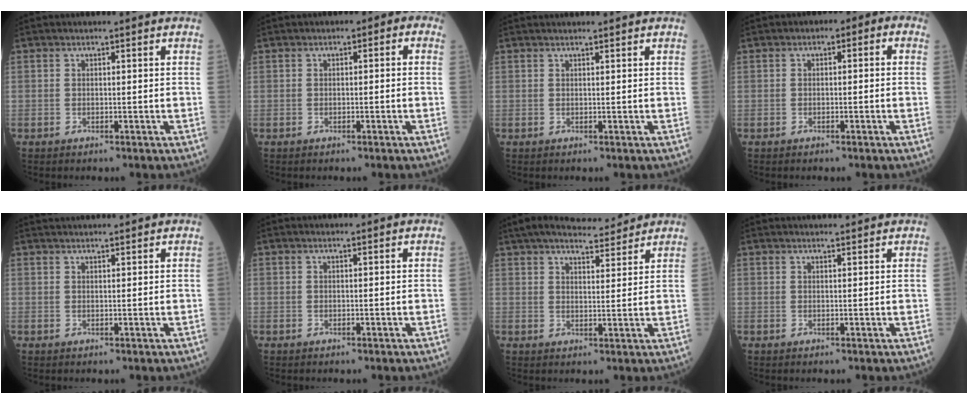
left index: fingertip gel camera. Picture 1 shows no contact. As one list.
[{"total": 1.9, "force": [-0.5, 1.1, 1.4], "torque": [-0.010, 0.013, -0.015]}, {"total": 2.3, "force": [2.1, -0.1, 0.8], "torque": [-0.009, 0.015, 0.028]}, {"total": 2.6, "force": [-0.5, 1.5, 2.1], "torque": [-0.021, 0.020, -0.017]}, {"total": 5.2, "force": [4.9, -0.1, 1.8], "torque": [-0.023, 0.028, 0.066]}, {"total": 0.8, "force": [0.7, -0.1, 0.3], "torque": [-0.009, 0.004, 0.012]}, {"total": 10.1, "force": [9.1, 1.6, 4.0], "torque": [-0.063, 0.013, 0.131]}, {"total": 4.5, "force": [4.3, 0.2, 1.2], "torque": [-0.016, 0.018, 0.049]}]